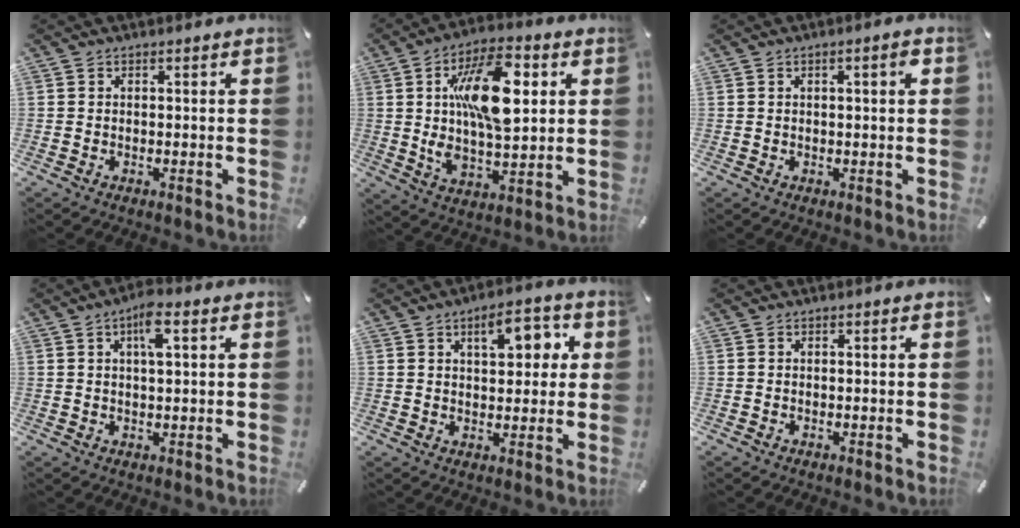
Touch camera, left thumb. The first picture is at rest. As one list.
[{"total": 19.0, "force": [4.7, 9.5, 15.8], "torque": [-0.283, -0.002, 0.073]}, {"total": 2.2, "force": [0.6, 0.3, 2.1], "torque": [-0.038, 0.004, 0.008]}, {"total": 5.4, "force": [2.0, 1.5, 4.8], "torque": [-0.090, 0.005, 0.031]}, {"total": 8.8, "force": [3.4, 4.7, 6.5], "torque": [-0.080, -0.009, 0.049]}, {"total": 0.0}]